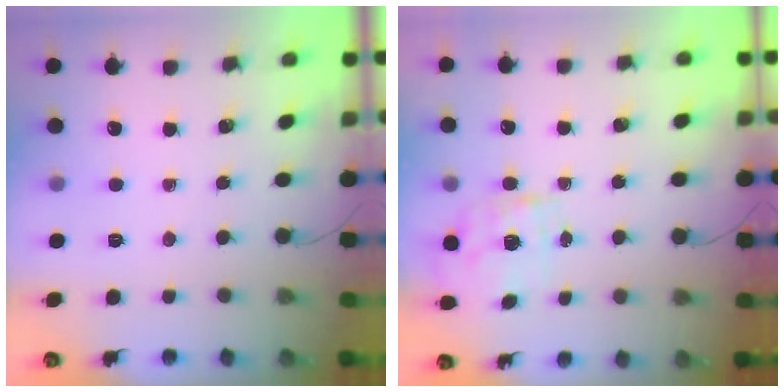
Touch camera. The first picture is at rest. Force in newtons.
{"total": 2.2, "press": 2.2, "slide": 0.4}